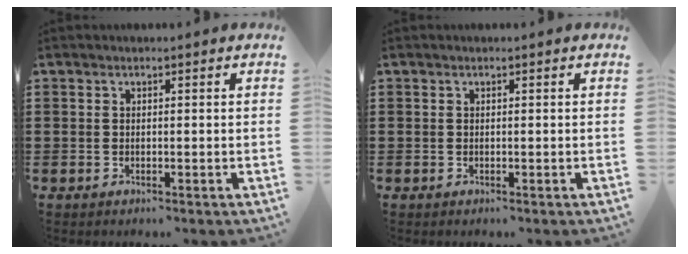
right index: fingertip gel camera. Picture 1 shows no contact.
{"total": 0.0}